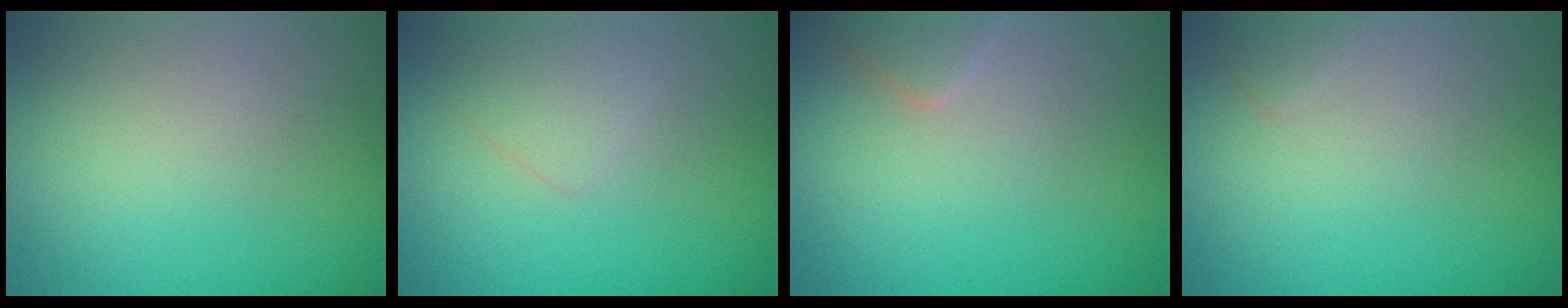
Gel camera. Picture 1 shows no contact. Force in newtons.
{"total": 1.6, "press": 1.6, "slide": 0.1}
{"total": 1.9, "press": 1.9, "slide": 0.2}
{"total": 0.9, "press": 0.9, "slide": 0.0}